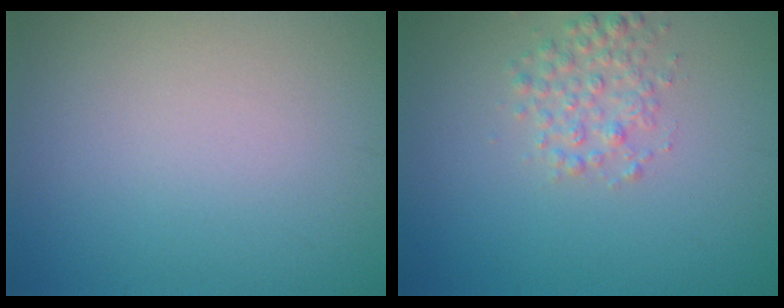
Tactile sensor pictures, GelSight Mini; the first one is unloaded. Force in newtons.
{"total": 2.4, "press": 2.4, "slide": 0.1}